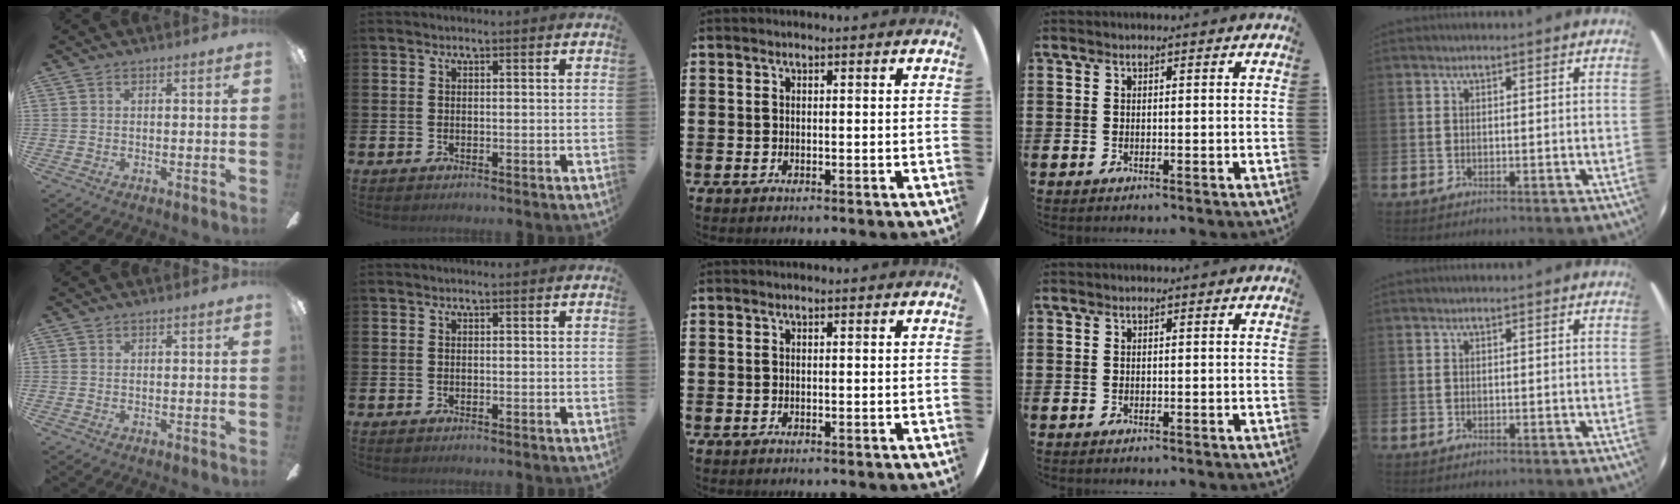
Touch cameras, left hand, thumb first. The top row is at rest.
{}